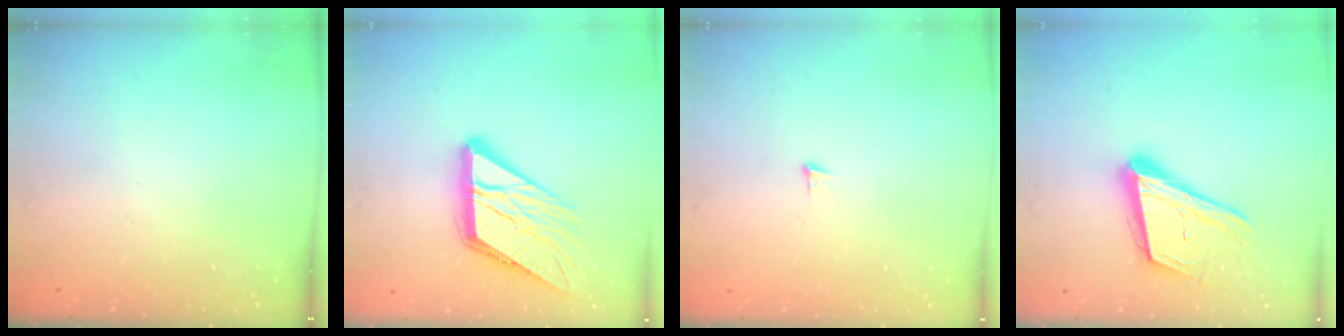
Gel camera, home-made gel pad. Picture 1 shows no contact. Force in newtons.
{"total": 16.2, "press": 16.1, "slide": 1.8}
{"total": 3.6, "press": 3.6, "slide": 0.3}
{"total": 17.9, "press": 17.3, "slide": 4.5}